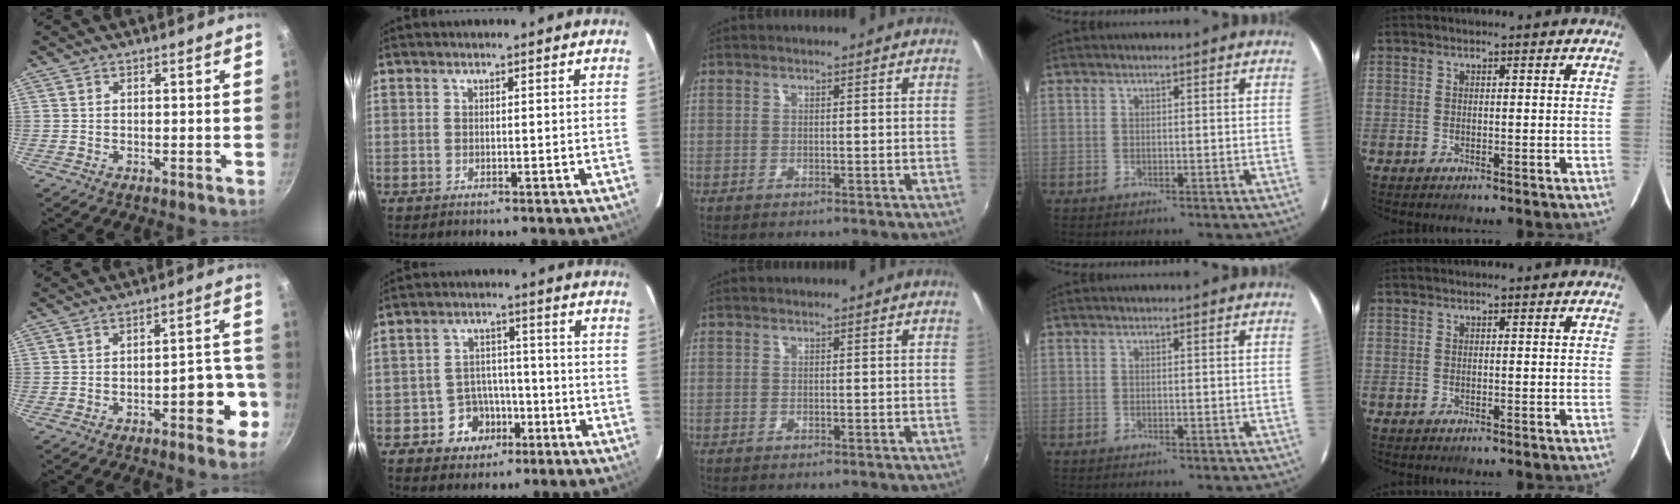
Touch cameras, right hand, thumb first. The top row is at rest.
{"thumb": {"total": 9.3, "force": [-4.2, 3.8, 7.3], "torque": [-0.066, 0.048, -0.049]}, "index": {"total": 7.3, "force": [-3.6, 6.2, 1.8], "torque": [-0.051, 0.024, -0.044]}}